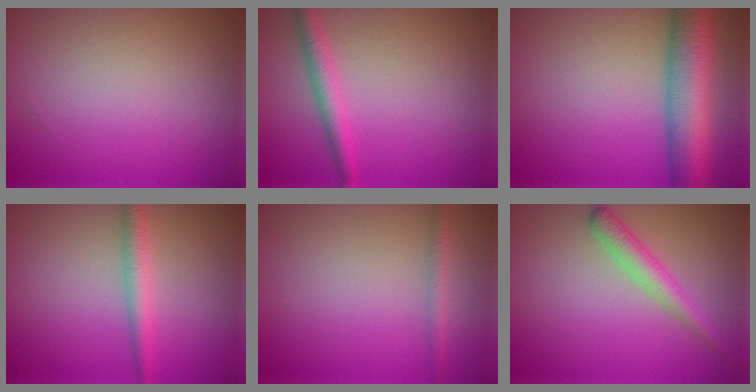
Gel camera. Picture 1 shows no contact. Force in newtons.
{"total": 2.5, "press": 2.5, "slide": 0.1}
{"total": 9.4, "press": 9.4, "slide": 0.4}
{"total": 2.4, "press": 2.4, "slide": 0.1}
{"total": 1.5, "press": 1.5, "slide": 0.0}
{"total": 2.7, "press": 2.7, "slide": 0.1}